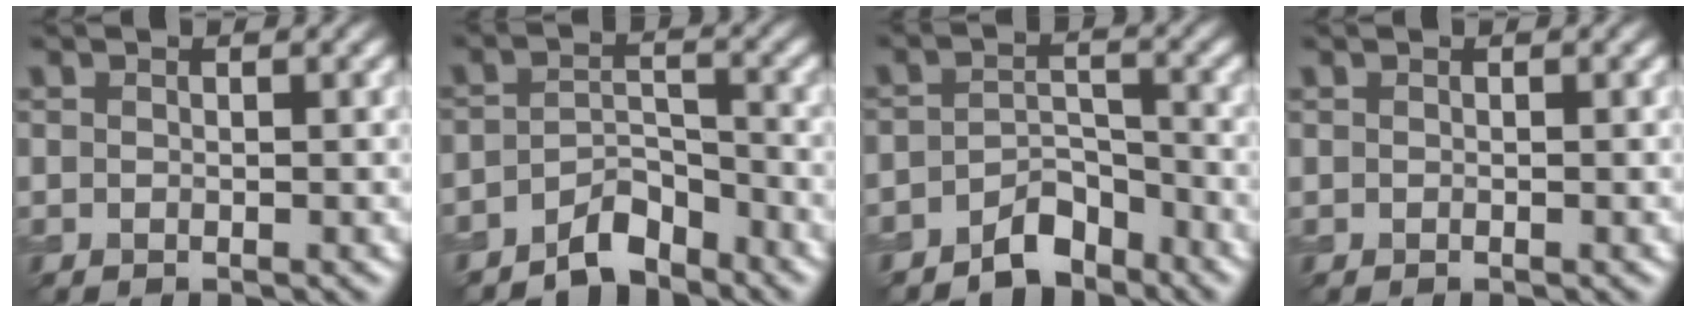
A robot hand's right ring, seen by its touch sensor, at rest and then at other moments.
{"total": 3.6, "force": [-3.0, 1.4, 1.4], "torque": [-0.020, 0.011, -0.058]}
{"total": 3.7, "force": [-2.9, 1.8, 1.5], "torque": [-0.019, 0.010, -0.054]}
{"total": 0.0}